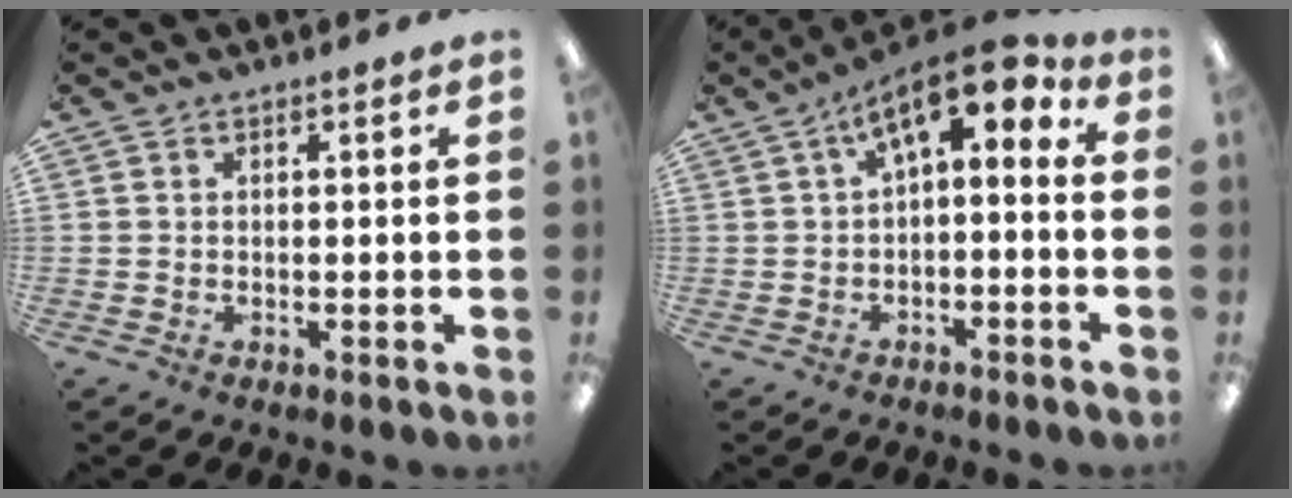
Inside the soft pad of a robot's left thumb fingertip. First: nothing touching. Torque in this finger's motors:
{"motor_torque": [-0.22, 0.80, 0.29, 0.82, 0.08]}